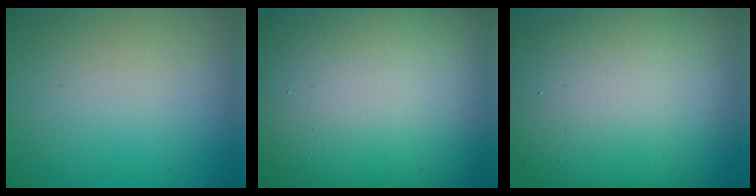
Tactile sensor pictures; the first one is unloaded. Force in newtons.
{"total": 19.6, "press": 19.6, "slide": 0.8}
{"total": 17.2, "press": 17.1, "slide": 1.2}